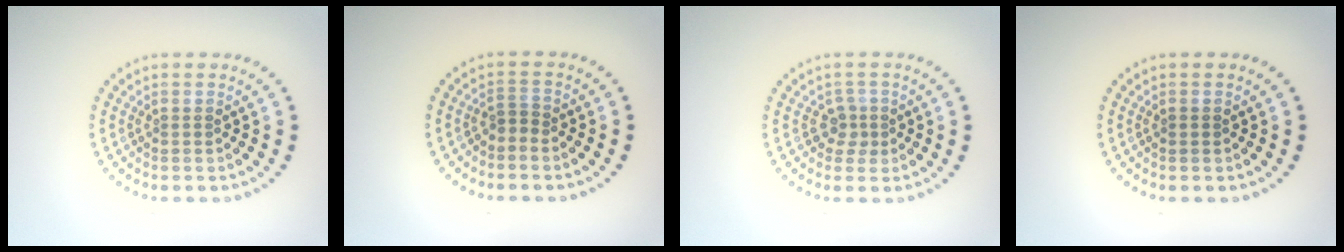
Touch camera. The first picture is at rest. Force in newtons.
{"total": 1.2, "press": 0.8, "slide": 0.9}
{"total": 1.7, "press": 1.3, "slide": 1.2}
{"total": 0.6, "press": 0.6, "slide": 0.1}